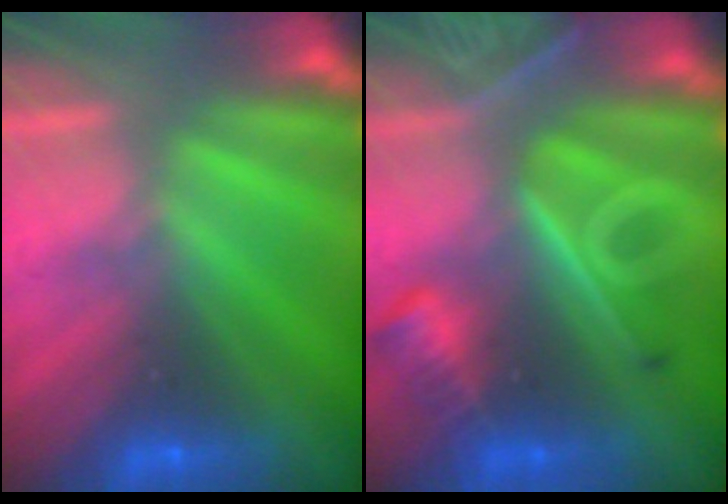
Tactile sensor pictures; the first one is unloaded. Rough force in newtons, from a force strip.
{"total": 7.1}